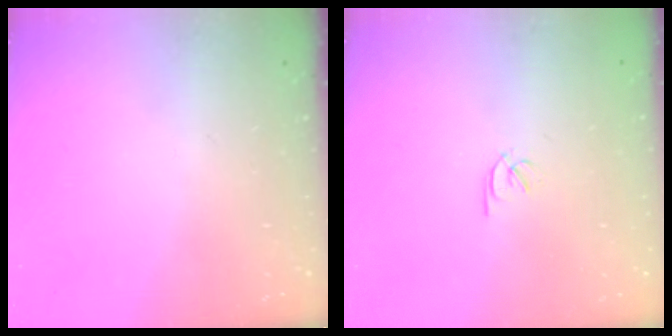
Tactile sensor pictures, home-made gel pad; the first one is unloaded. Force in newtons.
{"total": 1.8, "press": 1.7, "slide": 0.5}